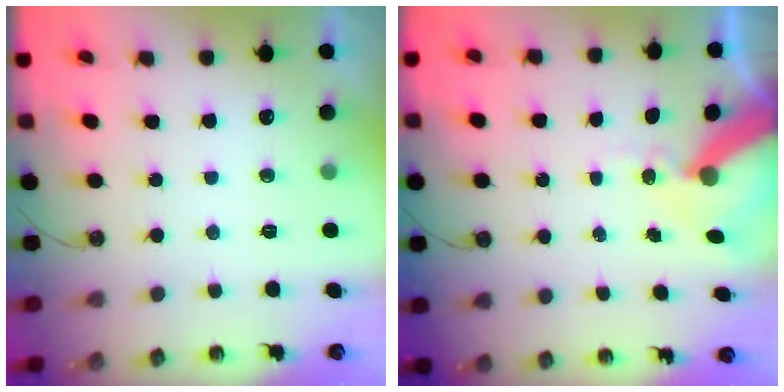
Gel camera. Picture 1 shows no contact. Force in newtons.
{"total": 11.5, "press": 11.4, "slide": 1.6}